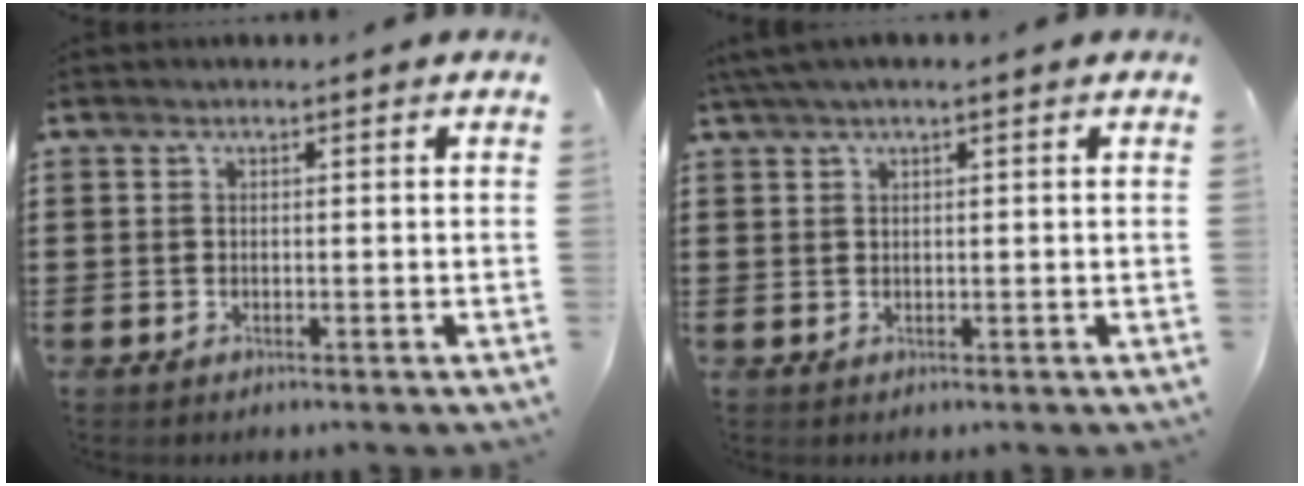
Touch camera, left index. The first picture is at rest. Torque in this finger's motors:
{"motor_torque": [1.83, -0.31, 0.59, 0.16]}